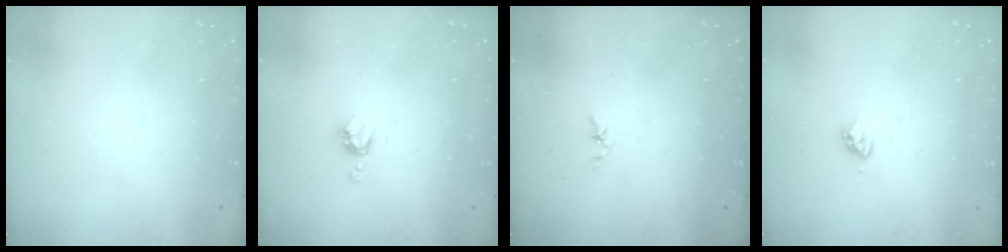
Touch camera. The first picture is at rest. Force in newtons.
{"total": 4.5, "press": 4.4, "slide": 0.7}
{"total": 1.8, "press": 1.7, "slide": 0.3}
{"total": 3.3, "press": 3.3, "slide": 0.2}